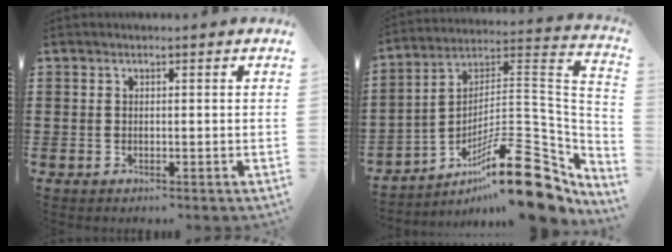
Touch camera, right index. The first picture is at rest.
{"total": 18.3, "force": [-11.0, 5.0, 13.7], "torque": [-0.199, 0.038, -0.187]}